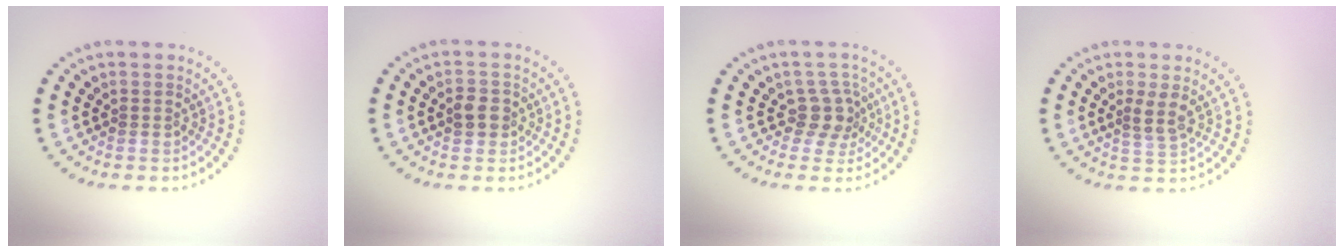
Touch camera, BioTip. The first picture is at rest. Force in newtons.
{"total": 2.0, "press": 1.9, "slide": 0.4}
{"total": 2.7, "press": 2.1, "slide": 1.8}
{"total": 1.9, "press": 1.5, "slide": 1.2}